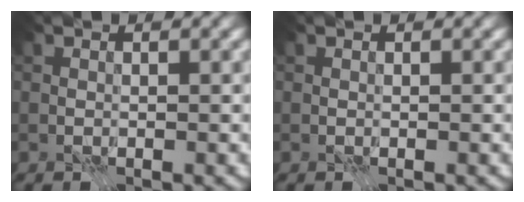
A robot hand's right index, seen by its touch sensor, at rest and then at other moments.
{"total": 0.0}